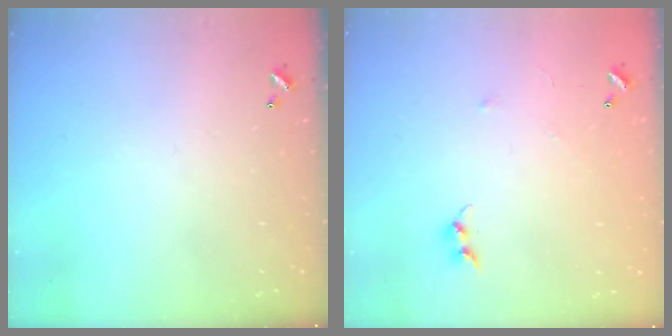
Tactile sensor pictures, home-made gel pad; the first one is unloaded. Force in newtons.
{"total": 5.1, "press": 5.0, "slide": 0.7}